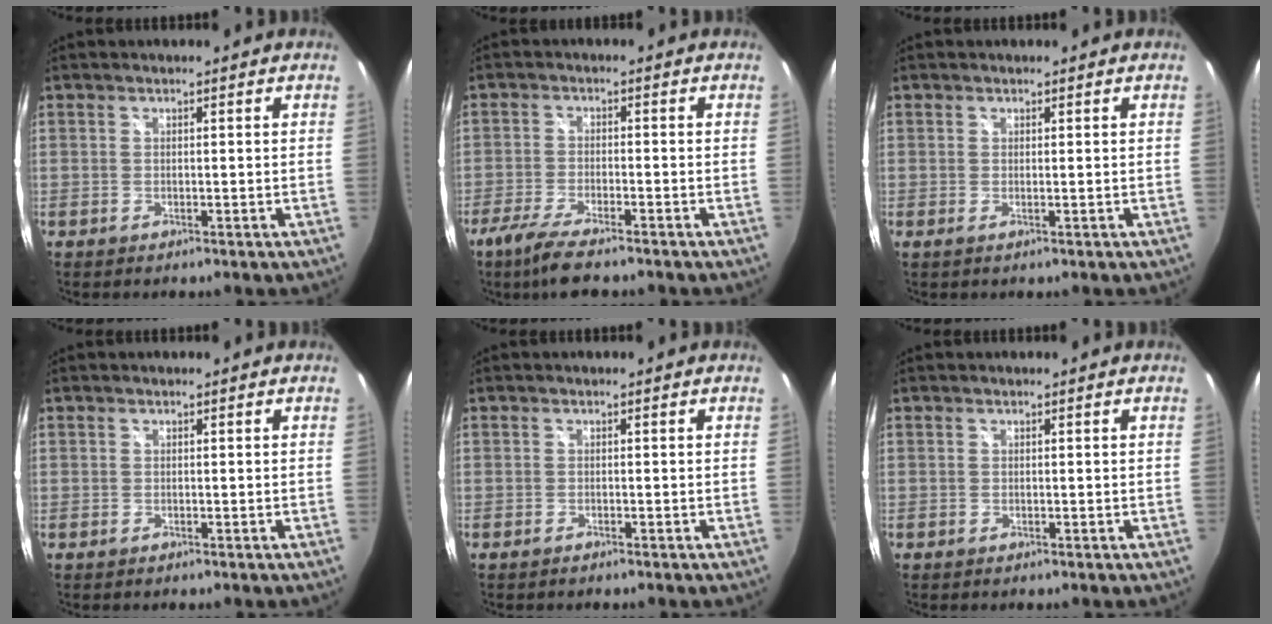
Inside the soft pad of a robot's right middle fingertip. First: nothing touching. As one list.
[{"total": 8.2, "force": [-6.4, 1.4, 5.0], "torque": [-0.122, -0.028, -0.117]}, {"total": 0.7, "force": [0.3, -0.4, 0.5], "torque": [-0.008, -0.001, 0.004]}, {"total": 0.0}, {"total": 0.5, "force": [-0.5, 0.1, 0.1], "torque": [0.000, -0.001, -0.010]}, {"total": 0.0}]